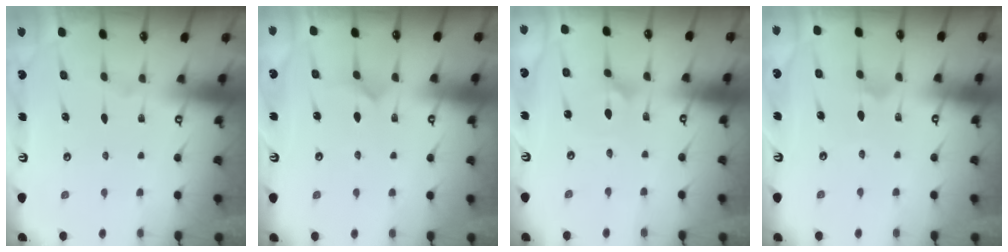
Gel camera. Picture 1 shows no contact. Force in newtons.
{"total": 2.8, "press": 2.8, "slide": 0.3}
{"total": 2.1, "press": 2.1, "slide": 0.1}
{"total": 3.8, "press": 3.8, "slide": 0.5}